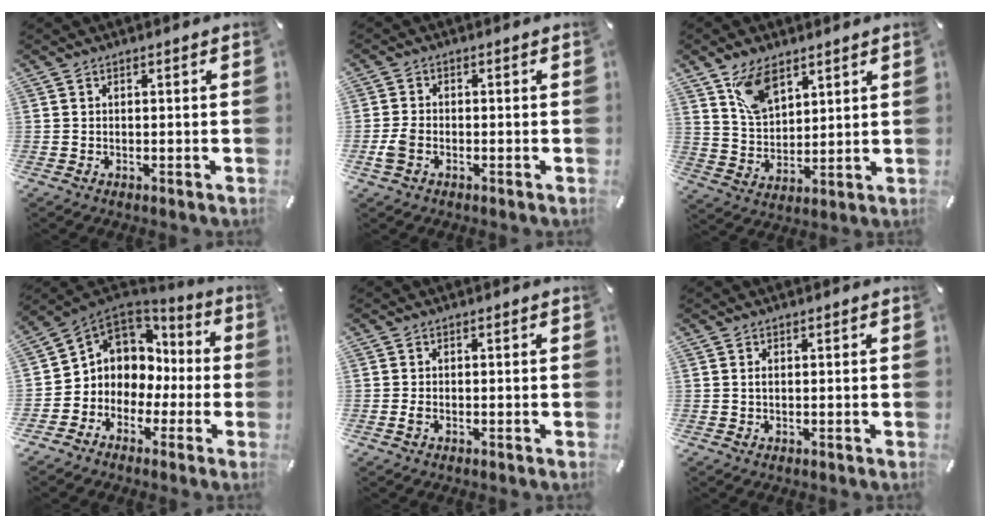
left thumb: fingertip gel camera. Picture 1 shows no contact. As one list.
[{"total": 3.7, "force": [-1.2, 2.6, 2.3], "torque": [-0.052, 0.004, -0.024]}, {"total": 9.2, "force": [6.0, 5.3, 4.5], "torque": [-0.089, -0.016, 0.115]}, {"total": 7.3, "force": [-0.1, 7.3, 0.1], "torque": [-0.025, -0.013, 0.009]}, {"total": 1.2, "force": [-0.4, 0.6, 0.9], "torque": [-0.025, -0.003, -0.010]}, {"total": 0.8, "force": [0.1, 0.4, 0.7], "torque": [-0.014, 0.001, 0.002]}]